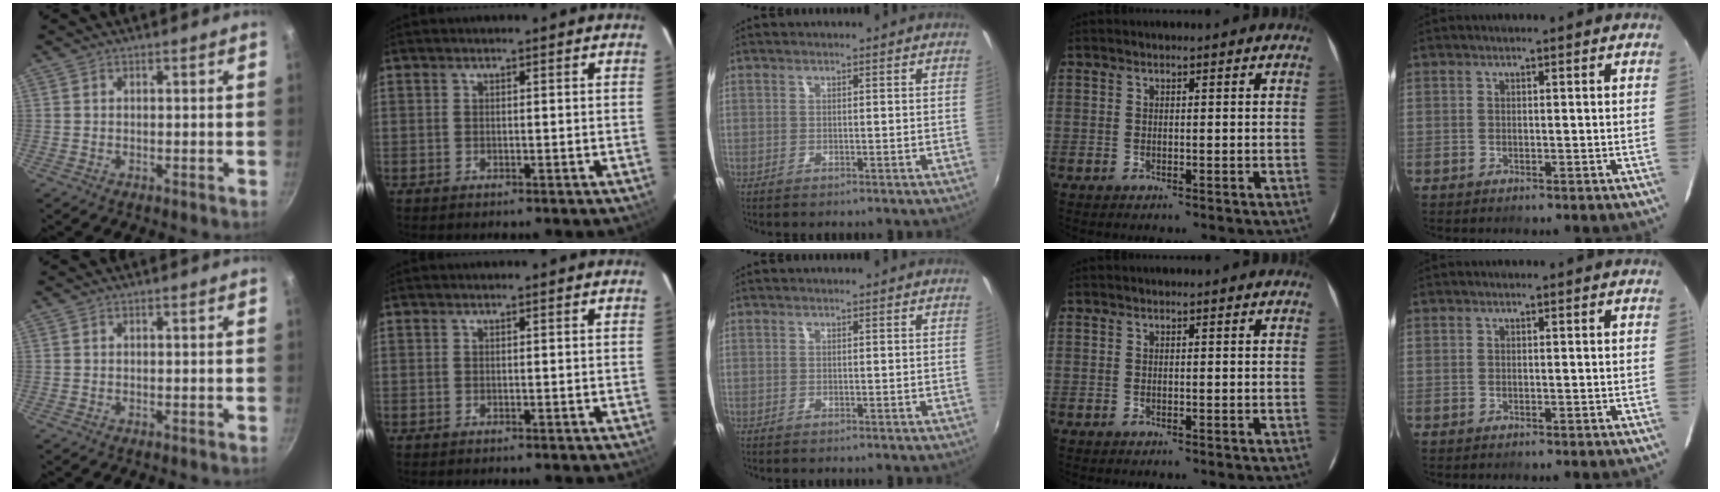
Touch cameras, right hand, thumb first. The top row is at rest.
{}